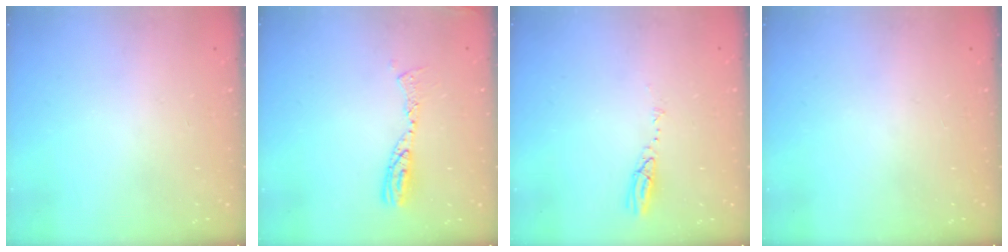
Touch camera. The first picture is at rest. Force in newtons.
{"total": 9.2, "press": 9.1, "slide": 0.7}
{"total": 3.9, "press": 3.9, "slide": 0.4}
{"total": 0.0}